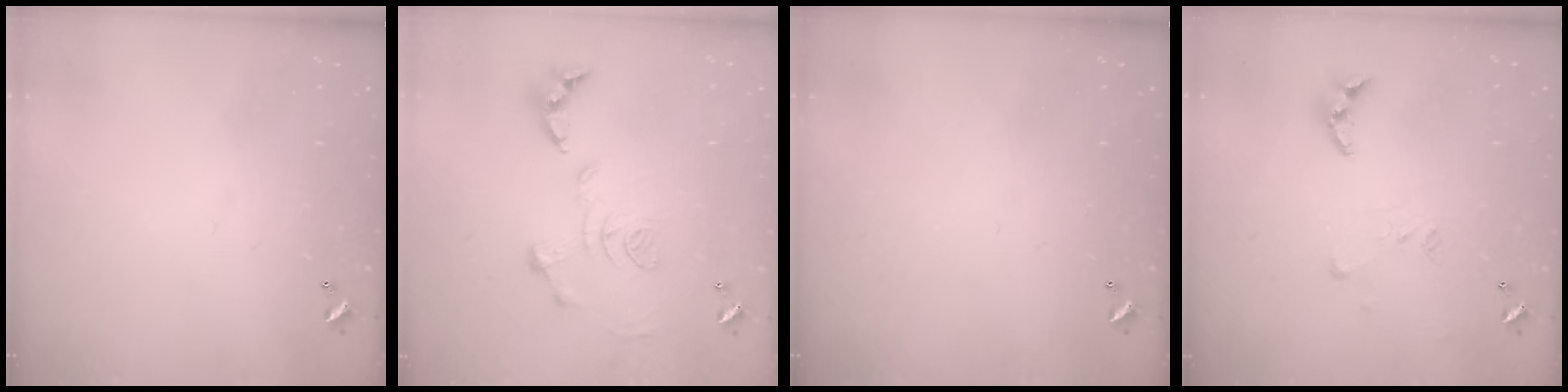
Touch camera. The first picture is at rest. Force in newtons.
{"total": 1.2, "press": 0.4, "slide": 1.1}
{"total": 0.0}
{"total": 8.1, "press": 8.1, "slide": 0.7}